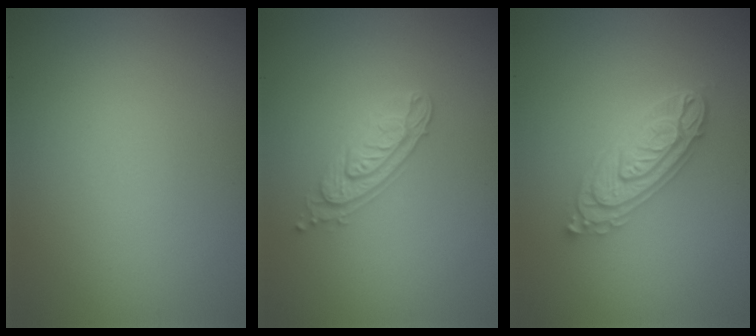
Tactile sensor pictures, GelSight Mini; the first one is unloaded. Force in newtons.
{"total": 2.9, "press": 2.6, "slide": 1.4}
{"total": 4.3, "press": 4.2, "slide": 0.8}